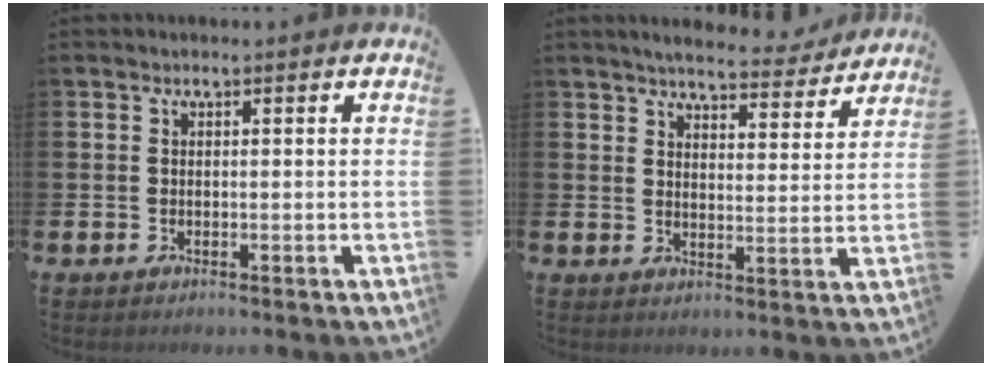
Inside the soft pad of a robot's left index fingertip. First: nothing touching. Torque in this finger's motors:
{"motor_torque": [0.65, -1.49, 0.10, 0.02]}